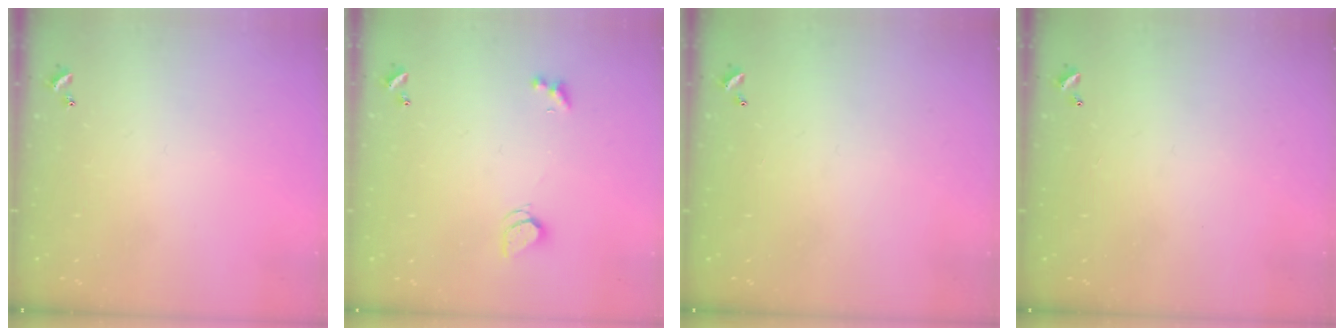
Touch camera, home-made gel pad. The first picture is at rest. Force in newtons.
{"total": 1.7, "press": 1.7, "slide": 0.4}
{"total": 2.9, "press": 2.9, "slide": 0.1}
{"total": 2.8, "press": 2.8, "slide": 0.1}